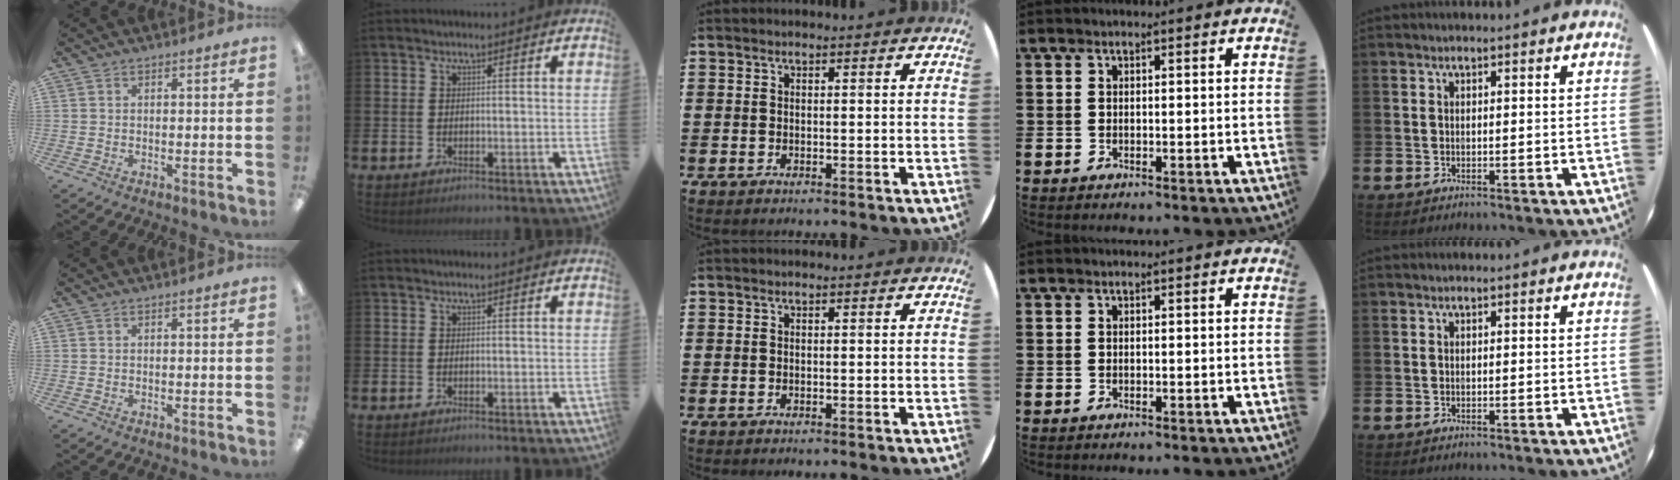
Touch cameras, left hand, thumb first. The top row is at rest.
{}